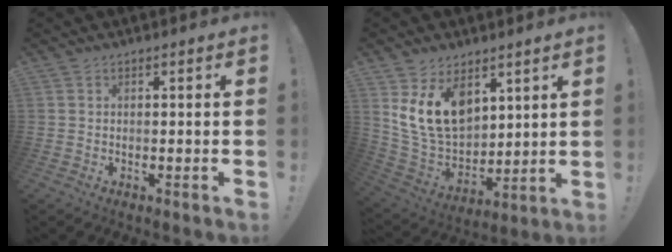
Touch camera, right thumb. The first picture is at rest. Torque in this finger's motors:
{"motor_torque": [0.83, 2.36, 0.24, 0.24, 0.24]}